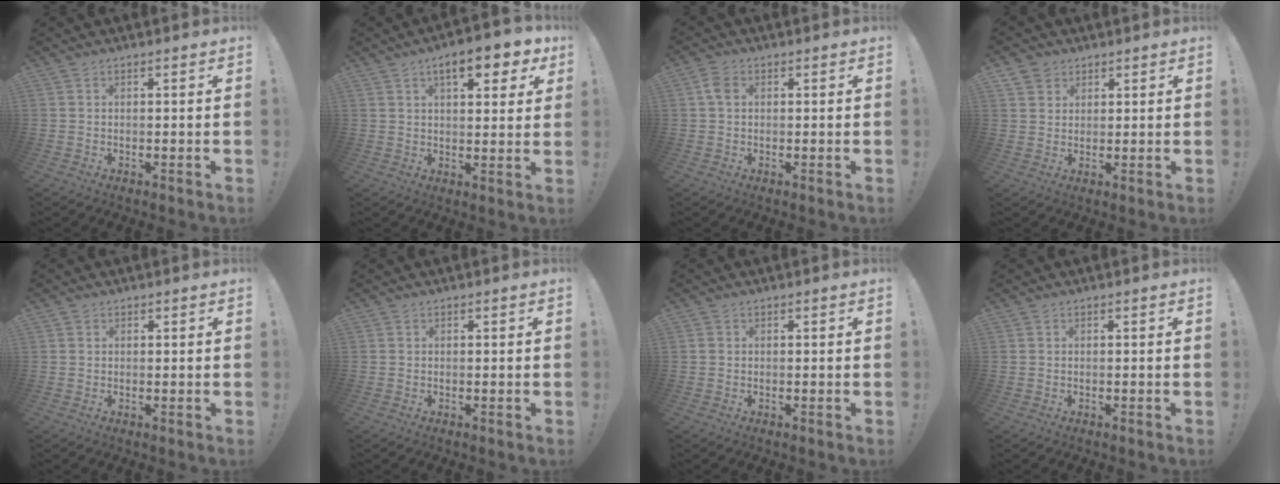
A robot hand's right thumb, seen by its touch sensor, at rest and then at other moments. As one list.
[{"total": 9.8, "force": [5.1, 3.6, 7.5], "torque": [-0.101, -0.016, 0.081]}, {"total": 3.8, "force": [0.8, 2.5, 2.7], "torque": [-0.047, 0.007, 0.016]}, {"total": 4.0, "force": [2.5, 3.1, 0.3], "torque": [0.003, -0.015, 0.044]}, {"total": 0.8, "force": [0.4, 0.7, -0.1], "torque": [0.001, 0.001, 0.008]}, {"total": 0.0}, {"total": 0.7, "force": [0.0, 0.6, 0.4], "torque": [-0.011, 0.005, 0.002]}, {"total": 0.0}]